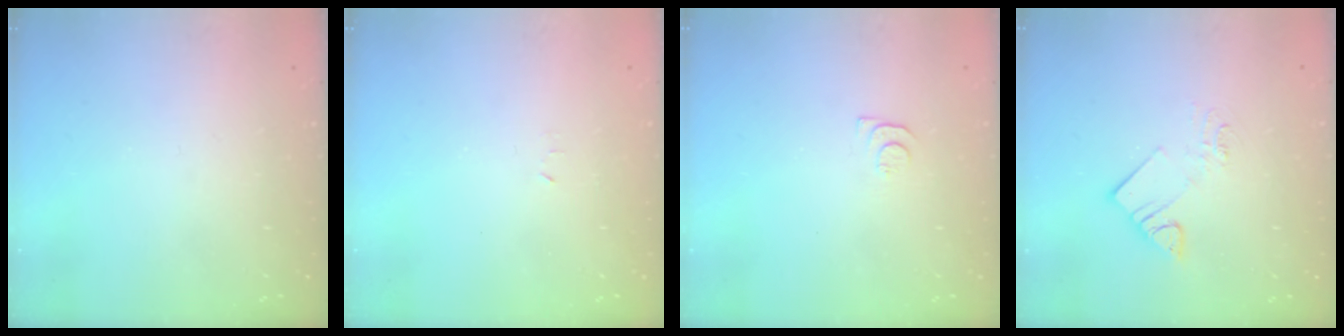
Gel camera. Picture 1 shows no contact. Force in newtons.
{"total": 2.4, "press": 2.4, "slide": 0.4}
{"total": 4.3, "press": 4.3, "slide": 0.6}
{"total": 7.5, "press": 7.5, "slide": 0.4}